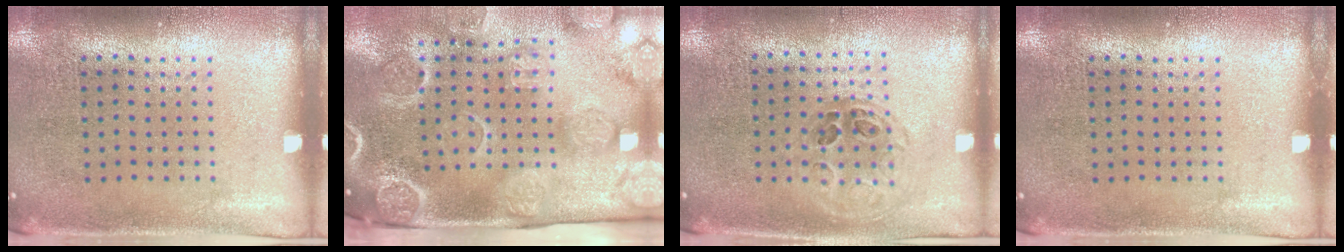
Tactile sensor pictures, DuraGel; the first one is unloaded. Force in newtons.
{"total": 4.3, "press": 3.4, "slide": 2.7}
{"total": 1.0, "press": 0.9, "slide": 0.3}
{"total": 0.0}